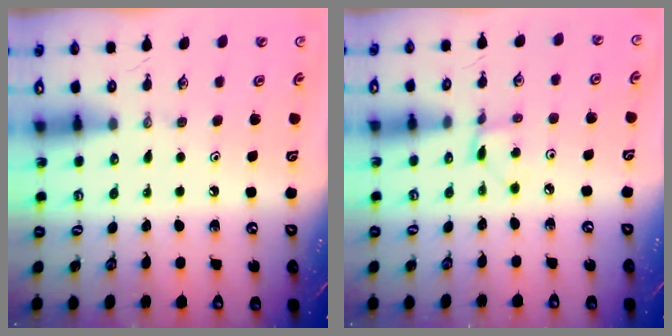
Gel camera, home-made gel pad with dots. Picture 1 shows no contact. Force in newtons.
{"total": 2.5, "press": 2.5, "slide": 0.3}